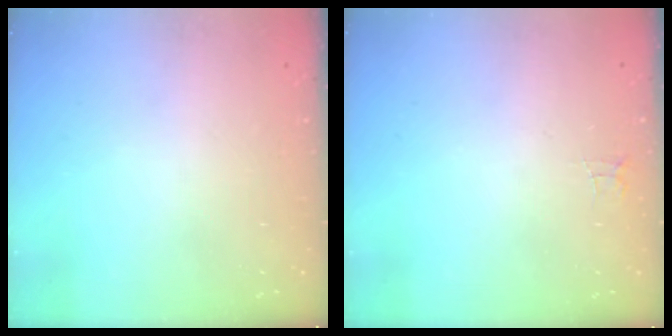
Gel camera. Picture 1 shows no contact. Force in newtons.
{"total": 2.9, "press": 2.9, "slide": 0.2}